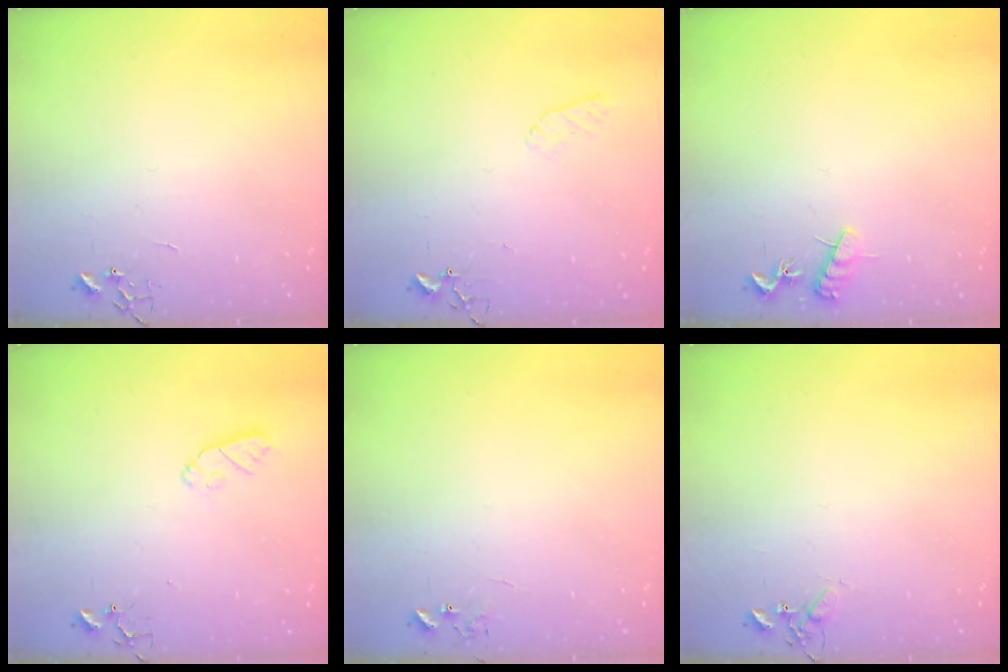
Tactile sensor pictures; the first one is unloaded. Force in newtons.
{"total": 6.6, "press": 6.5, "slide": 0.7}
{"total": 8.1, "press": 8.1, "slide": 0.6}
{"total": 6.6, "press": 6.6, "slide": 0.2}
{"total": 5.9, "press": 5.9, "slide": 0.5}
{"total": 4.7, "press": 4.6, "slide": 0.6}